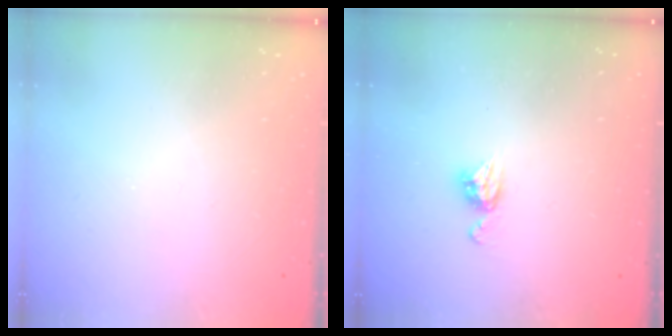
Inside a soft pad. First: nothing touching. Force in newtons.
{"total": 6.0, "press": 6.0, "slide": 0.4}